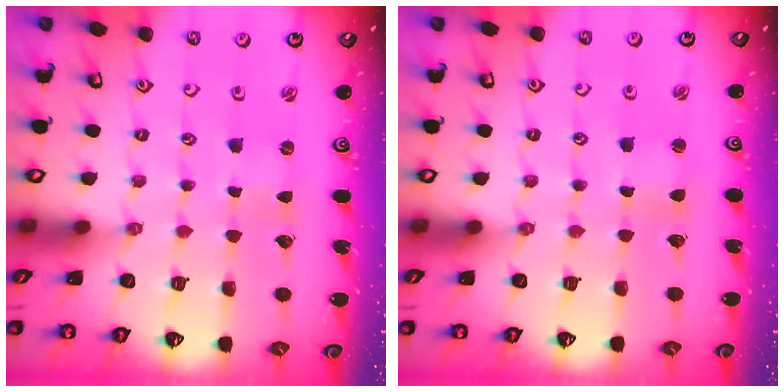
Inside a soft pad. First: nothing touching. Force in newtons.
{"total": 1.1, "press": 1.0, "slide": 0.2}